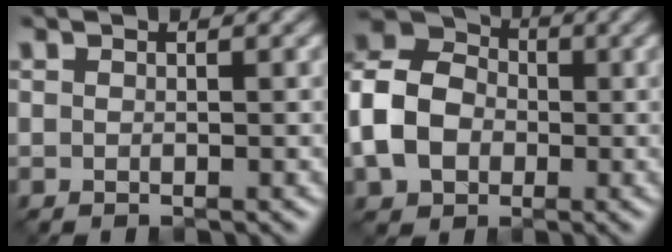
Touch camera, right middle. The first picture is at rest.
{"total": 7.7, "force": [-2.1, 6.0, 4.4], "torque": [-0.102, 0.006, -0.054]}